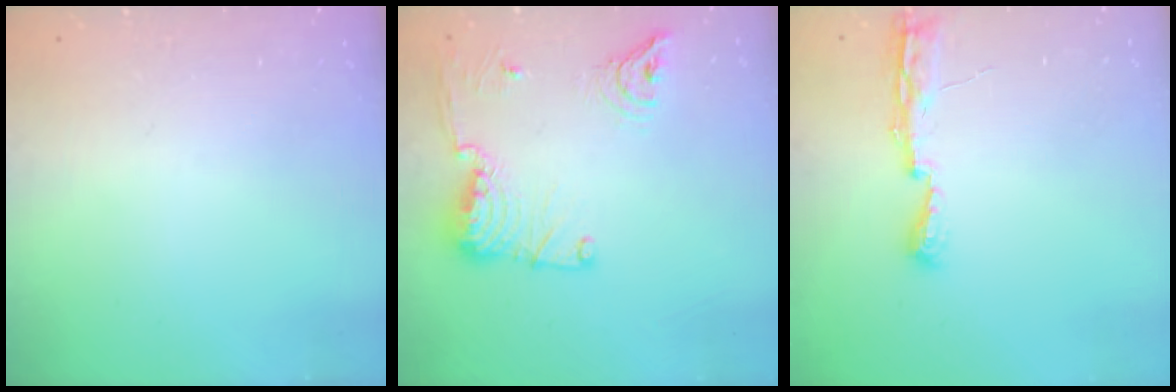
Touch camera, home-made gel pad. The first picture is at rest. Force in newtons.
{"total": 14.7, "press": 14.6, "slide": 2.1}
{"total": 7.1, "press": 7.1, "slide": 0.8}